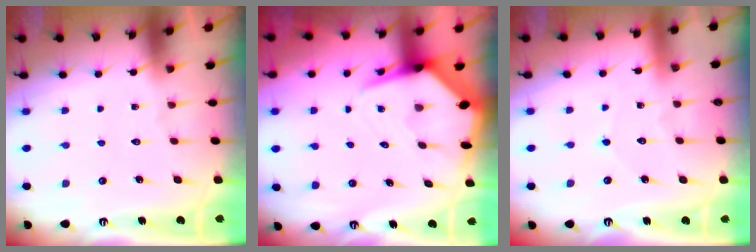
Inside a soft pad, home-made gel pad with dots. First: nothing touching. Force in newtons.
{"total": 6.6, "press": 6.6, "slide": 0.8}
{"total": 2.7, "press": 2.6, "slide": 0.3}